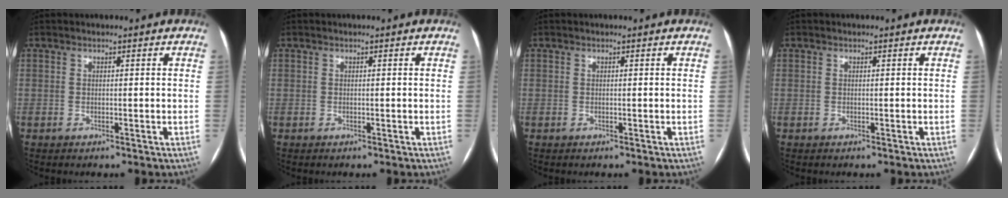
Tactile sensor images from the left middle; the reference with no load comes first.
{"total": 0.0}
{"total": 0.0}
{"total": 0.0}